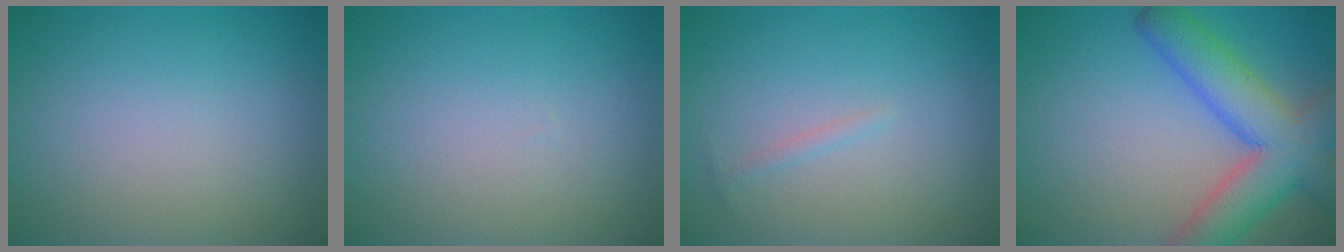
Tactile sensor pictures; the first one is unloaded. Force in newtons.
{"total": 0.0}
{"total": 0.7, "press": 0.7, "slide": 0.1}
{"total": 8.1, "press": 8.1, "slide": 0.5}